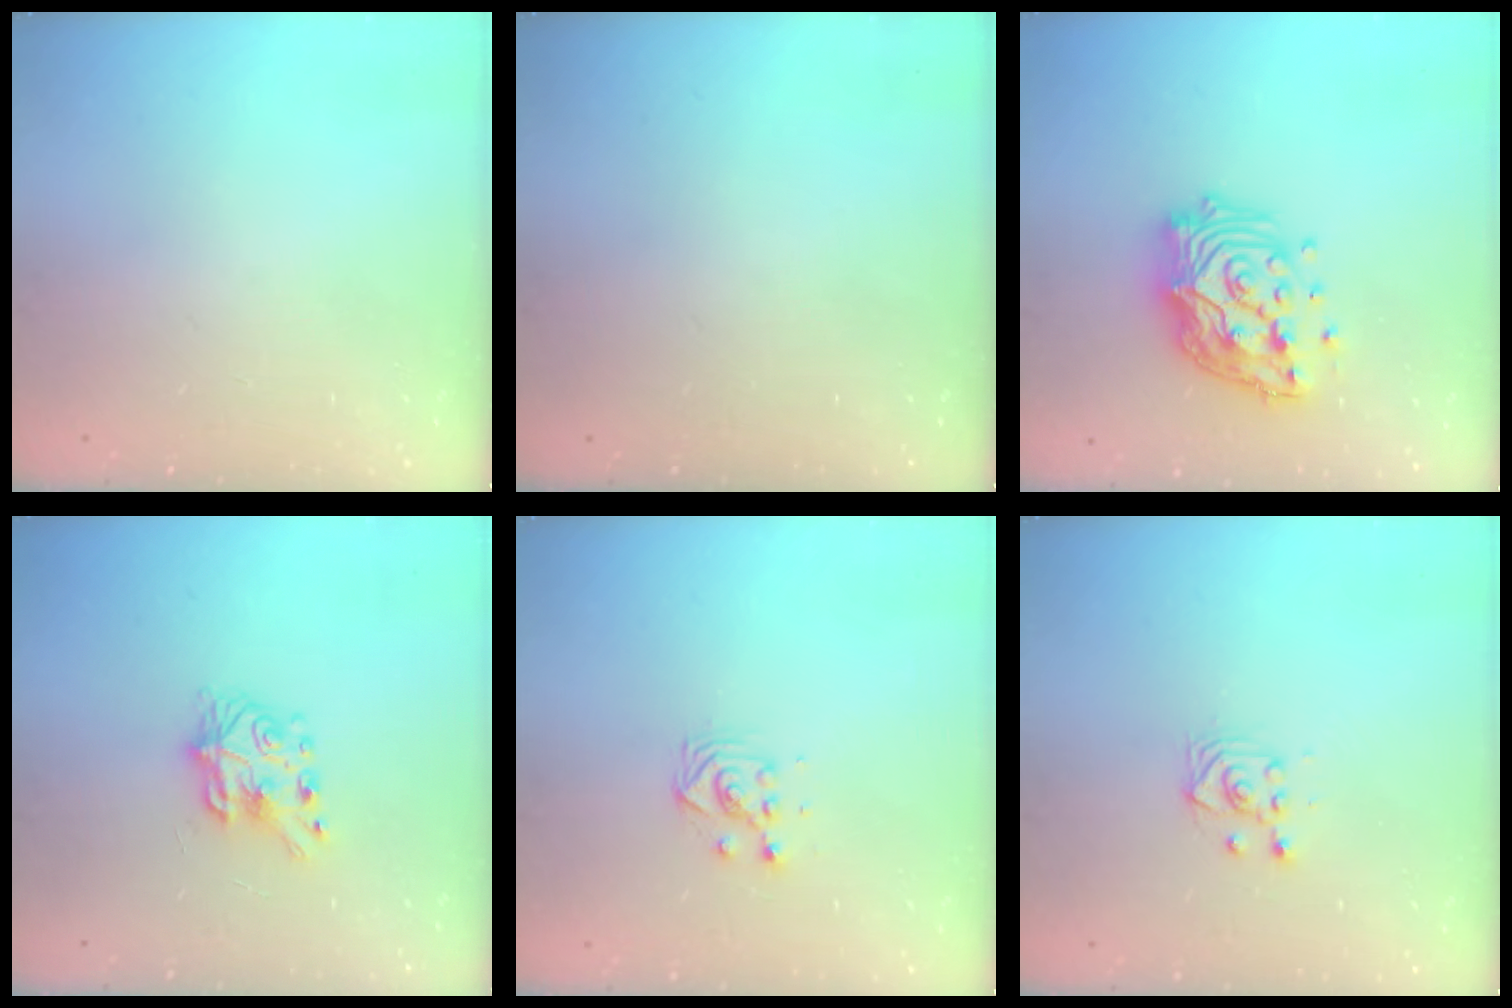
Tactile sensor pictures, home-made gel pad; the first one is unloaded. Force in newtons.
{"total": 0.0}
{"total": 17.4, "press": 17.1, "slide": 3.2}
{"total": 7.2, "press": 7.2, "slide": 0.4}
{"total": 3.3, "press": 3.3, "slide": 0.3}
{"total": 2.9, "press": 2.9, "slide": 0.6}